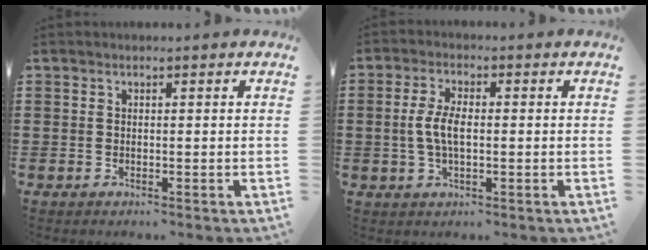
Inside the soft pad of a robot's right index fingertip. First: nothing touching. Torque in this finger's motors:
{"motor_torque": [1.06, 0.03, 0.63, 0.10]}